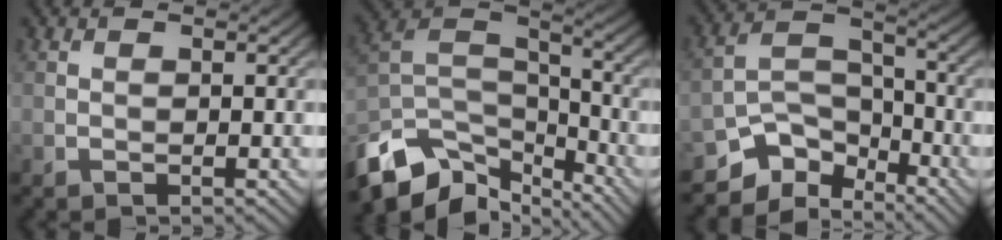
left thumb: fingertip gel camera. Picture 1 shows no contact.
{"total": 12.7, "force": [-8.8, 6.2, 6.7], "torque": [-0.172, -0.014, -0.161]}
{"total": 8.3, "force": [-6.2, 4.4, 3.2], "torque": [-0.055, -0.003, -0.124]}